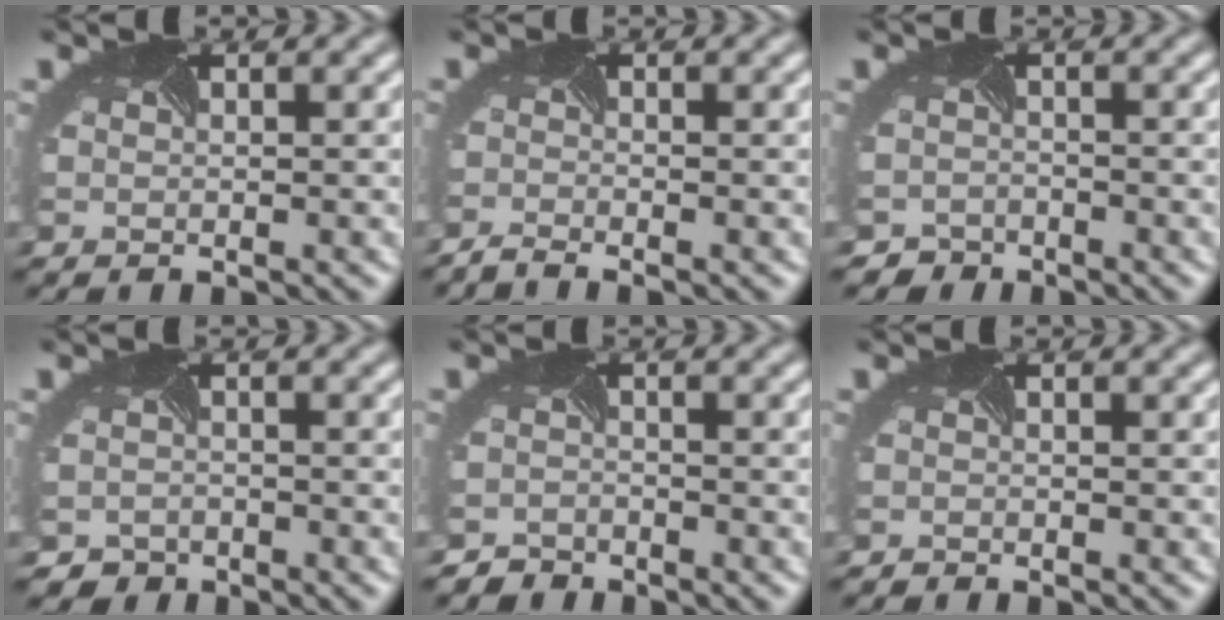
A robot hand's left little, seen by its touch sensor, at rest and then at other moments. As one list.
[{"total": 2.1, "force": [-2.1, -0.5, -0.1], "torque": [-0.009, -0.008, -0.044]}, {"total": 2.9, "force": [-2.7, 1.0, -0.7], "torque": [0.011, -0.012, -0.048]}, {"total": 2.8, "force": [-2.4, 1.5, -0.3], "torque": [0.011, -0.003, -0.040]}, {"total": 3.0, "force": [-2.8, 0.5, -0.8], "torque": [0.010, -0.009, -0.055]}, {"total": 1.2, "force": [-1.1, 0.0, -0.4], "torque": [0.004, -0.009, -0.024]}]